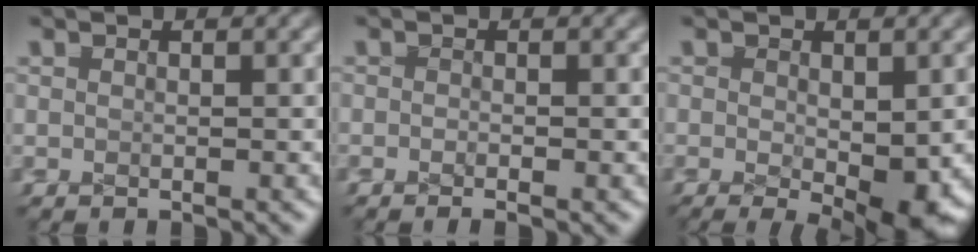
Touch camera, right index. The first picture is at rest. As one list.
[{"total": 1.1, "force": [-0.8, 0.5, 0.5], "torque": [-0.005, -0.003, -0.015]}, {"total": 4.7, "force": [-1.8, 1.9, 3.9], "torque": [-0.060, -0.035, -0.013]}]